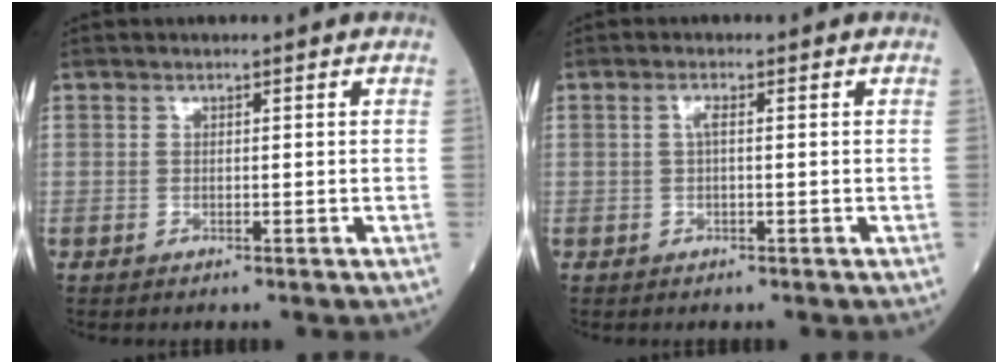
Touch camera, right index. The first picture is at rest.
{"total": 1.2, "force": [0.1, 0.2, 1.2], "torque": [-0.026, 0.003, 0.000]}